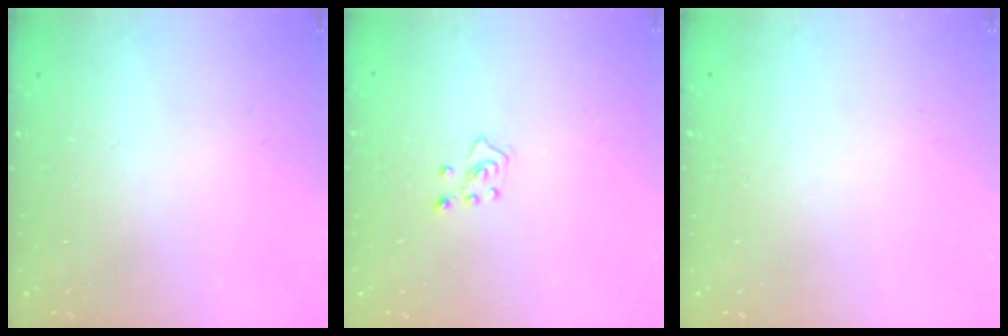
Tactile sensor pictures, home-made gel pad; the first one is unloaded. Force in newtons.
{"total": 4.1, "press": 4.1, "slide": 0.5}
{"total": 0.0}